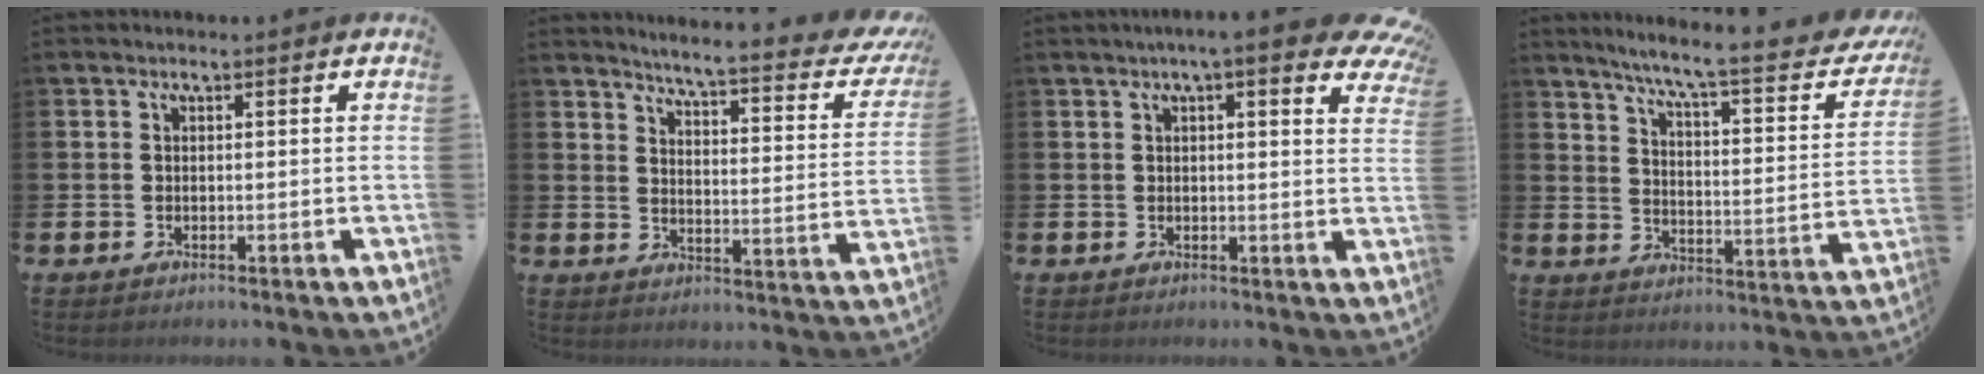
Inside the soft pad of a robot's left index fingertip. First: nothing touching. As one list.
[{"total": 4.6, "force": [4.1, 0.4, 1.9], "torque": [-0.044, -0.045, 0.058]}, {"total": 4.8, "force": [3.9, 0.7, 2.7], "torque": [-0.036, -0.017, 0.062]}, {"total": 7.3, "force": [5.8, 0.8, 4.4], "torque": [-0.094, -0.047, 0.085]}]